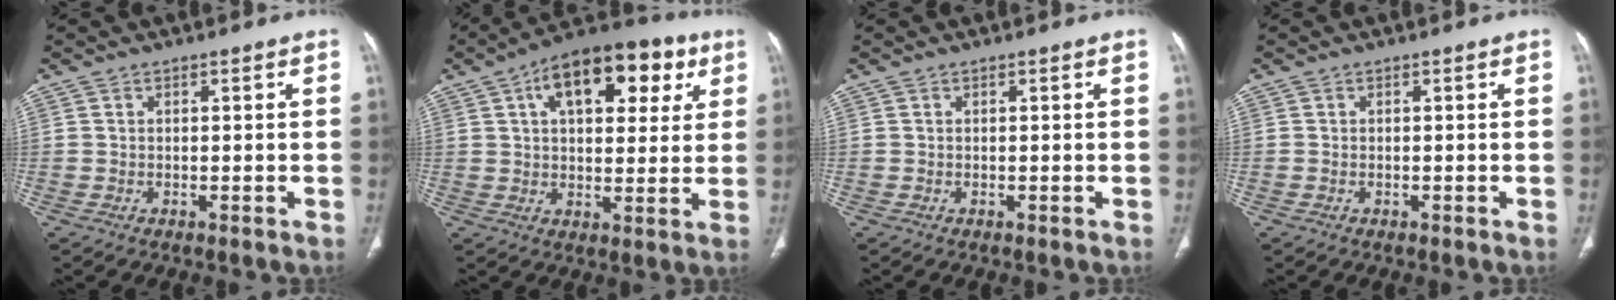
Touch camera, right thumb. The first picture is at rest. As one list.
[{"total": 18.4, "force": [7.4, 9.7, 13.8], "torque": [-0.161, 0.007, 0.107]}, {"total": 0.0}, {"total": 0.0}]